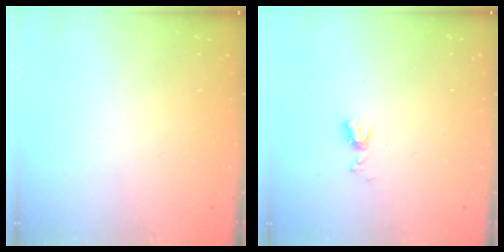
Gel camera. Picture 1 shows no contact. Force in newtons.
{"total": 5.7, "press": 5.7, "slide": 0.8}